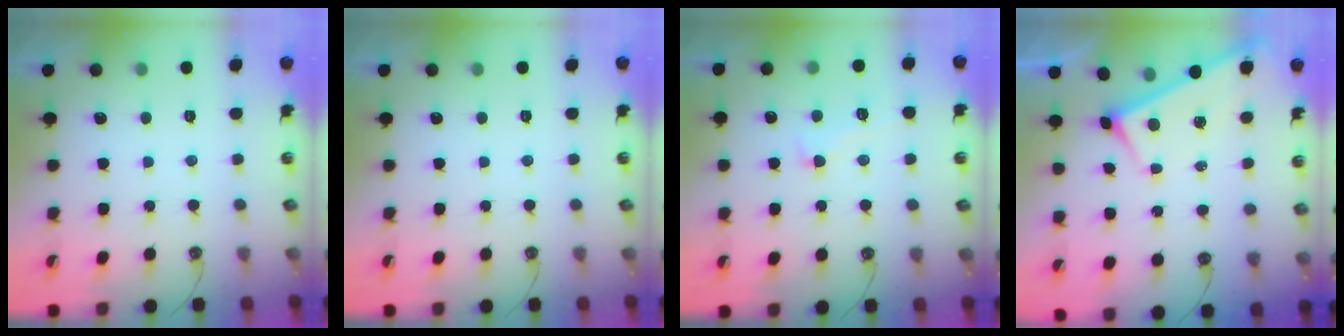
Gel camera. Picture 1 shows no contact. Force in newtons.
{"total": 0.0}
{"total": 0.8, "press": 0.2, "slide": 0.8}
{"total": 3.2, "press": 3.2, "slide": 0.2}